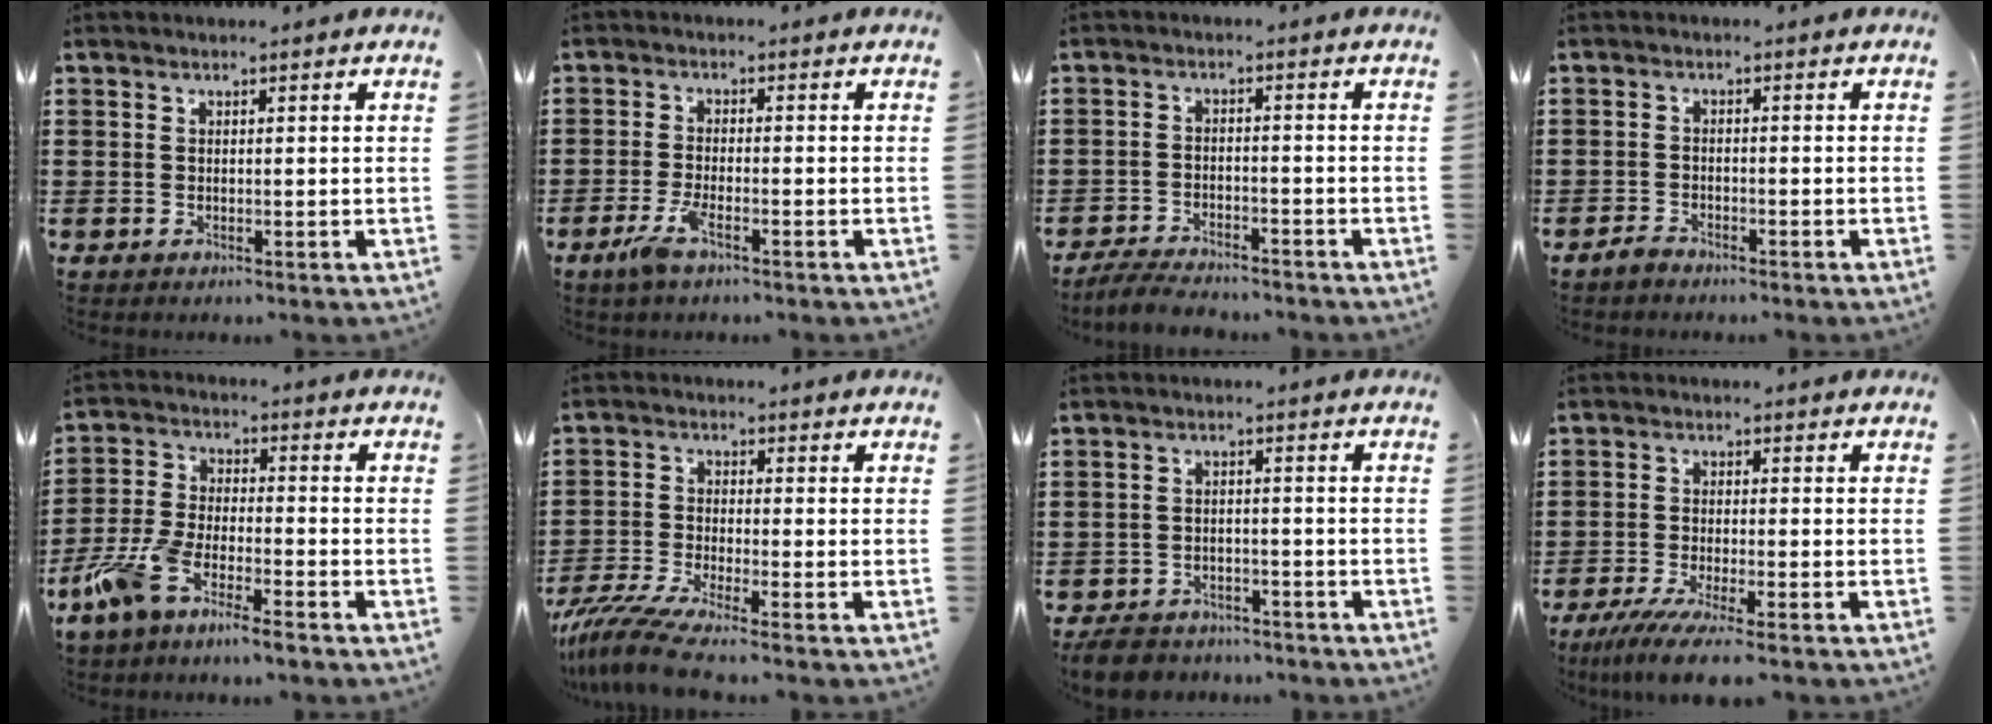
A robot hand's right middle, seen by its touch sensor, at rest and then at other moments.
{"total": 3.8, "force": [-2.1, 0.6, 3.1], "torque": [-0.072, -0.008, -0.042]}
{"total": 4.0, "force": [-3.9, 0.5, 0.9], "torque": [-0.023, 0.001, -0.081]}
{"total": 1.7, "force": [-1.5, 0.5, 0.6], "torque": [-0.022, -0.001, -0.034]}
{"total": 7.5, "force": [-6.0, 1.1, 4.3], "torque": [-0.118, -0.013, -0.122]}
{"total": 5.7, "force": [-4.6, 0.0, 3.3], "torque": [-0.091, -0.026, -0.095]}
{"total": 3.9, "force": [-3.7, 0.9, 0.4], "torque": [-0.016, 0.005, -0.080]}
{"total": 4.8, "force": [-3.8, -0.2, 2.9], "torque": [-0.070, -0.021, -0.073]}